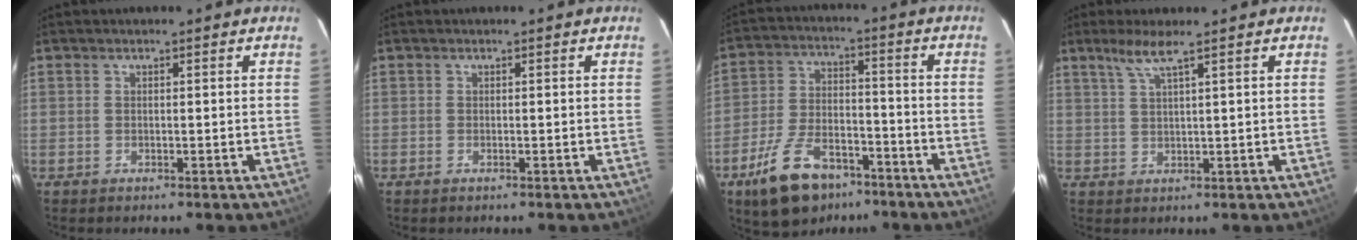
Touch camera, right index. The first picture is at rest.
{"total": 0.0}
{"total": 15.1, "force": [-9.9, 7.7, 8.3], "torque": [-0.178, 0.000, -0.161]}
{"total": 3.6, "force": [2.4, -0.6, 2.6], "torque": [-0.053, -0.002, 0.049]}